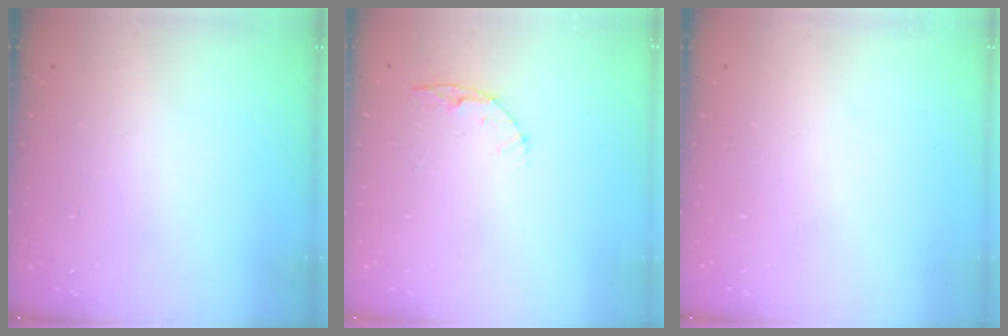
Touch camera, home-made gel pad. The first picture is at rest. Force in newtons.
{"total": 5.0, "press": 5.0, "slide": 0.4}
{"total": 0.0}